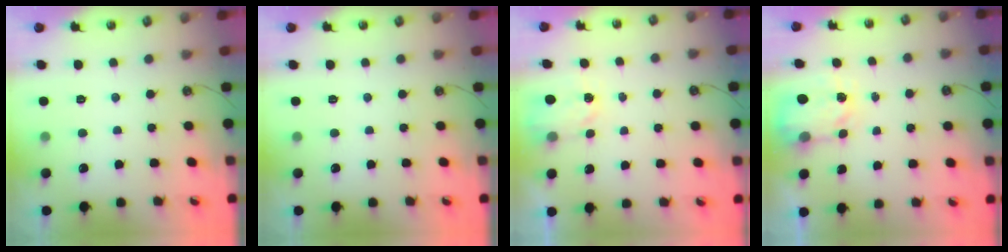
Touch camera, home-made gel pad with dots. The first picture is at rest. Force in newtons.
{"total": 0.0}
{"total": 2.6, "press": 2.5, "slide": 0.4}
{"total": 4.3, "press": 4.3, "slide": 0.5}